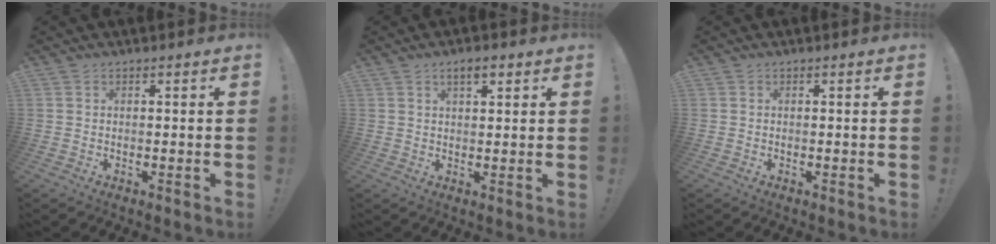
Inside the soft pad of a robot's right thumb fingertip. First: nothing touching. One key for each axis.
{"total": 3.9, "fx": 2.2, "fy": 1.5, "fz": 2.8, "tx": -0.045, "ty": -0.006, "tz": 0.035}
{"total": 0.0}